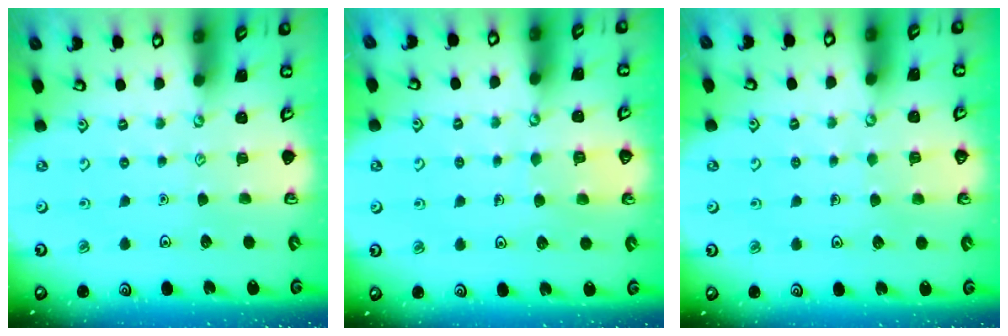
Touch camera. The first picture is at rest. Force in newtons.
{"total": 5.3, "press": 5.3, "slide": 0.3}
{"total": 3.7, "press": 3.7, "slide": 0.2}